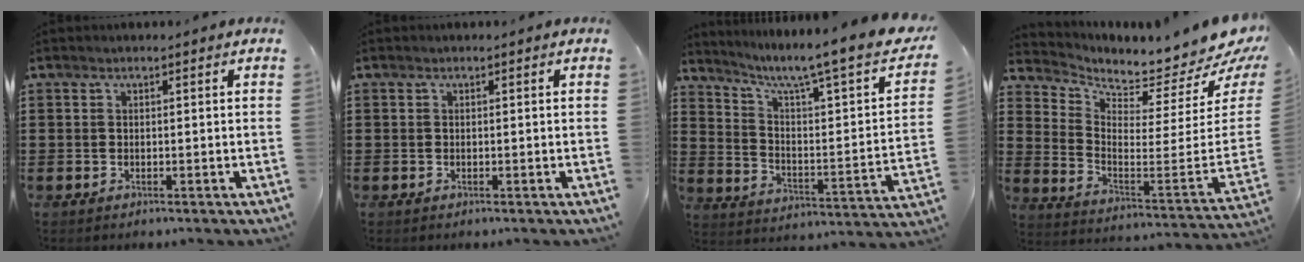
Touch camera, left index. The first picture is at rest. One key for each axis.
{"total": 0.0}
{"total": 7.0, "fx": 5.2, "fy": 0.2, "fz": 4.8, "tx": -0.105, "ty": -0.050, "tz": 0.074}
{"total": 4.2, "fx": 4.1, "fy": 0.5, "fz": 0.8, "tx": -0.029, "ty": -0.071, "tz": 0.061}